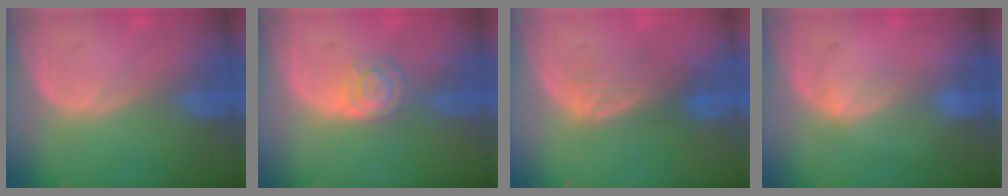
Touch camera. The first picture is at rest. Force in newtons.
{"total": 4.4, "press": 3.9, "slide": 2.0}
{"total": 4.2, "press": 3.6, "slide": 2.2}
{"total": 2.4, "press": 2.4, "slide": 0.4}